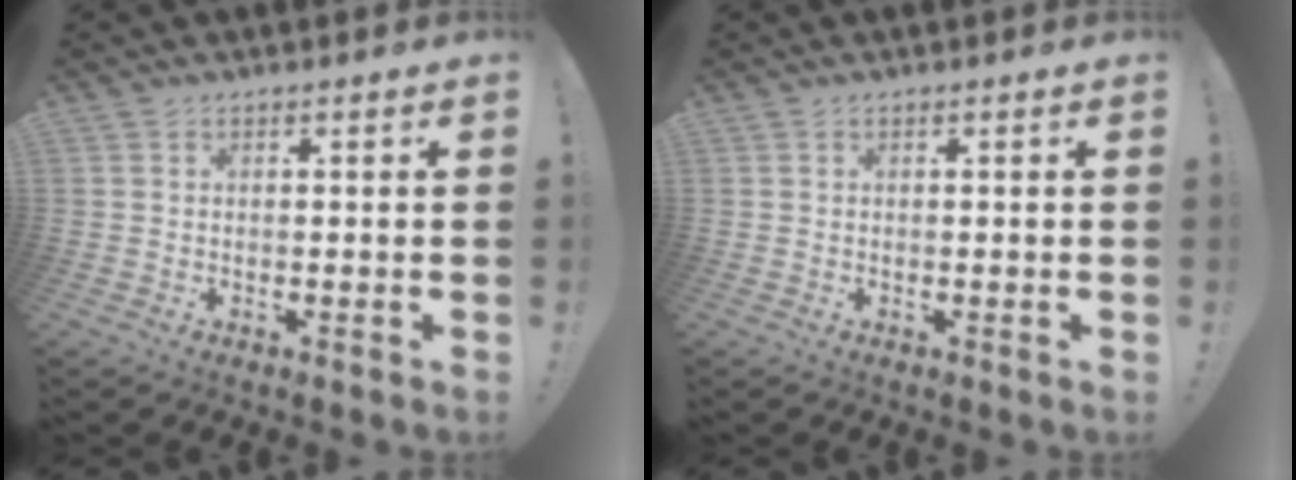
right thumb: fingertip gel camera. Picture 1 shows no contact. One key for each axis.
{"total": 0.0}